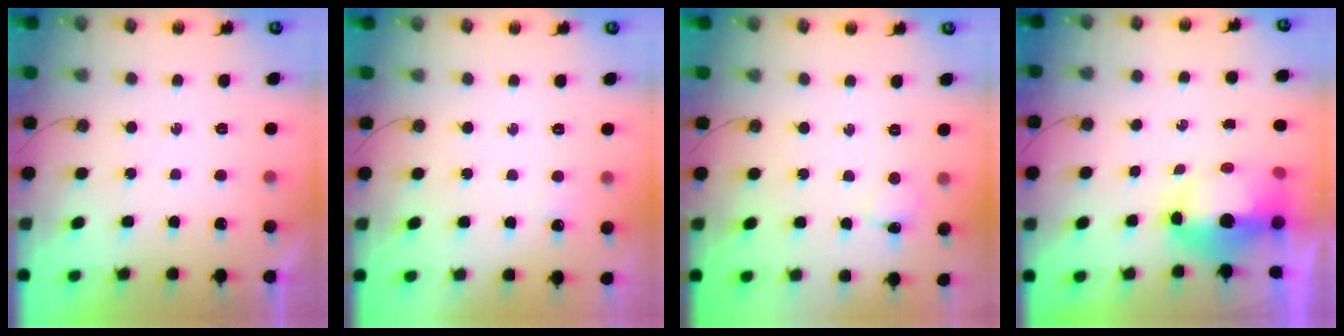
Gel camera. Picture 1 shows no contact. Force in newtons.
{"total": 2.8, "press": 2.7, "slide": 0.6}
{"total": 1.7, "press": 1.6, "slide": 0.4}
{"total": 13.2, "press": 10.2, "slide": 8.4}